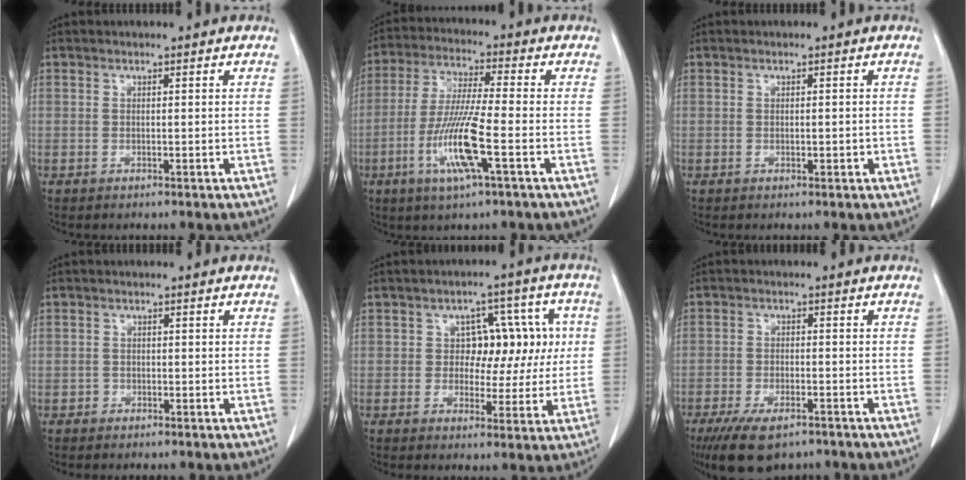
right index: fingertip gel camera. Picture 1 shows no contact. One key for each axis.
{"total": 11.1, "fx": -3.8, "fy": 0.2, "fz": 10.4, "tx": -0.212, "ty": -0.014, "tz": -0.078}
{"total": 0.9, "fx": -0.2, "fy": 0.4, "fz": 0.8, "tx": -0.012, "ty": 0.000, "tz": 0.000}
{"total": 0.9, "fx": -0.4, "fy": 0.8, "fz": -0.1, "tx": 0.000, "ty": 0.005, "tz": -0.011}
{"total": 8.0, "fx": 0.9, "fy": 5.6, "fz": 5.6, "tx": -0.053, "ty": 0.031, "tz": 0.015}
{"total": 9.2, "fx": -6.6, "fy": 3.3, "fz": 5.5, "tx": -0.093, "ty": -0.013, "tz": -0.106}